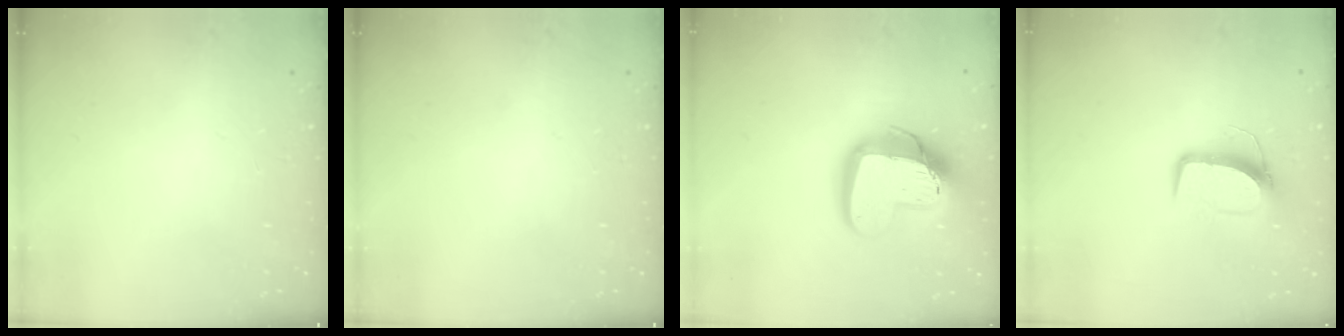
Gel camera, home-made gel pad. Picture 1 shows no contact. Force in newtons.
{"total": 0.0}
{"total": 17.3, "press": 17.3, "slide": 1.6}
{"total": 10.2, "press": 10.2, "slide": 0.5}